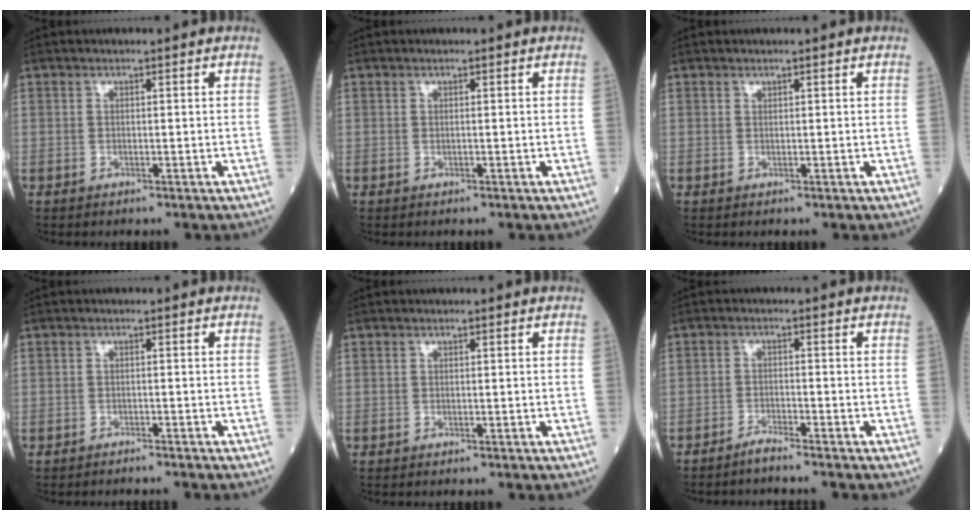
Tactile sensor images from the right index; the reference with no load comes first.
{"total": 0.0}
{"total": 0.0}
{"total": 2.8, "force": [-2.6, -0.4, 1.0], "torque": [-0.014, -0.001, -0.033]}
{"total": 0.0}
{"total": 2.3, "force": [-2.1, -0.6, 0.6], "torque": [-0.020, -0.004, -0.043]}